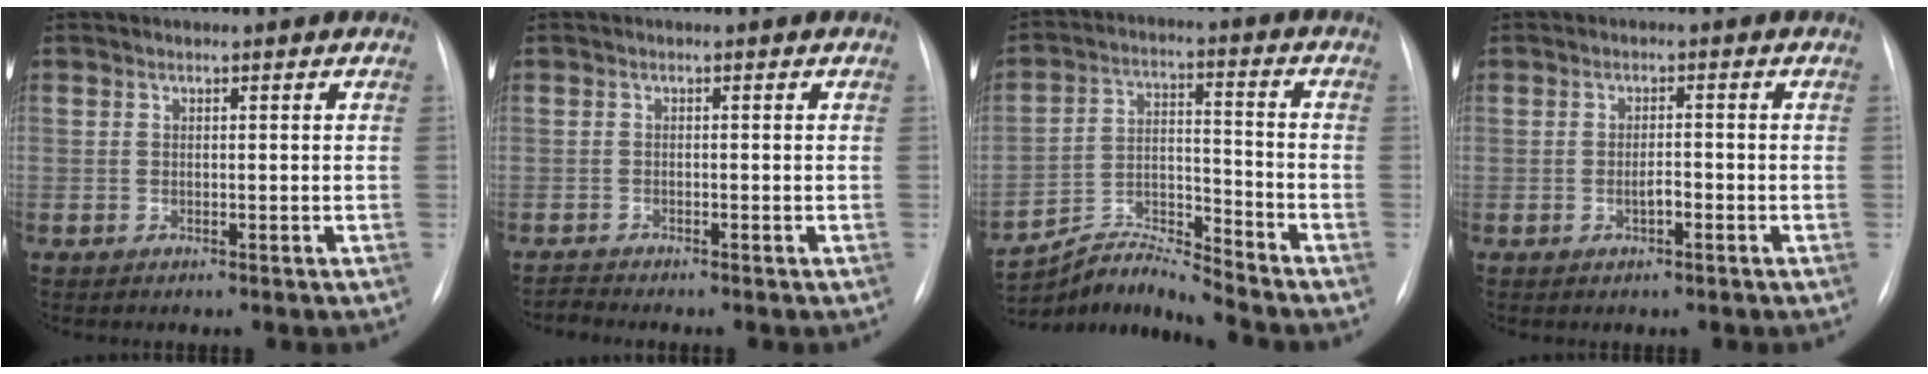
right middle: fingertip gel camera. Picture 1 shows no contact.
{"total": 1.2, "force": [-1.0, -0.5, -0.5], "torque": [0.005, -0.010, -0.020]}
{"total": 9.0, "force": [-8.9, -1.8, 0.3], "torque": [-0.016, 0.028, -0.165]}
{"total": 2.0, "force": [-0.8, 0.7, 1.7], "torque": [-0.028, 0.003, -0.014]}